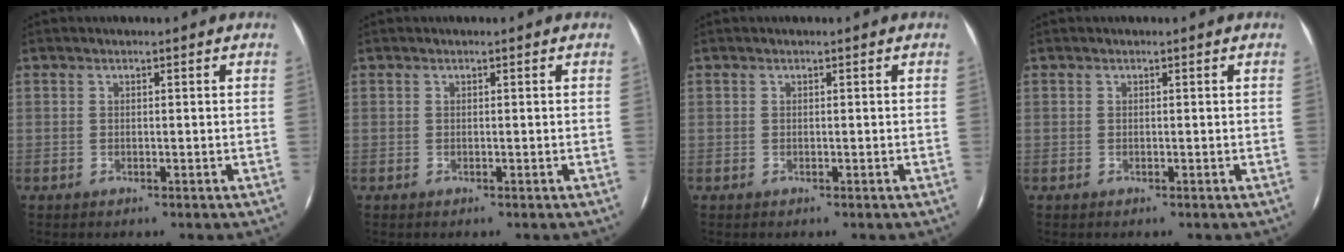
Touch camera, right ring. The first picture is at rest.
{"total": 0.0}
{"total": 0.0}
{"total": 0.0}